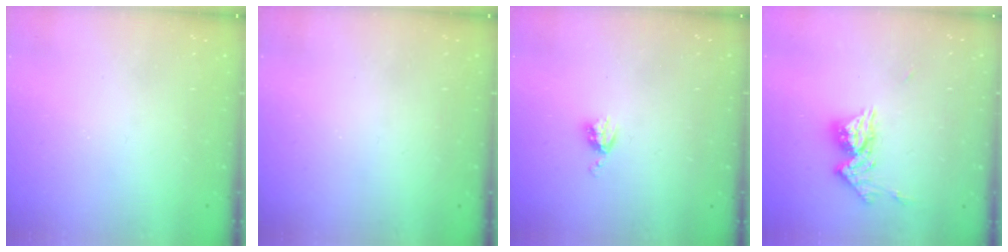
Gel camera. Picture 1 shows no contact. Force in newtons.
{"total": 0.0}
{"total": 4.1, "press": 4.1, "slide": 0.6}
{"total": 10.6, "press": 10.5, "slide": 0.9}